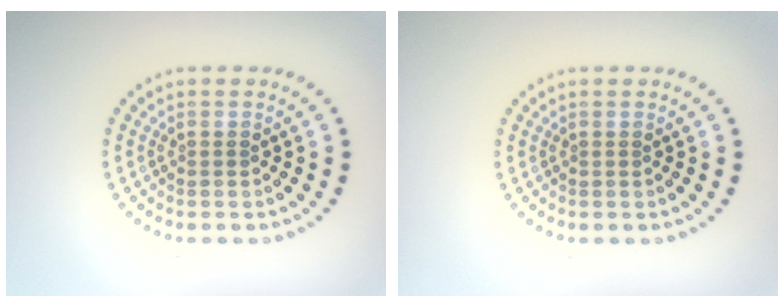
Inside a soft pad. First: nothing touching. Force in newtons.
{"total": 0.0}